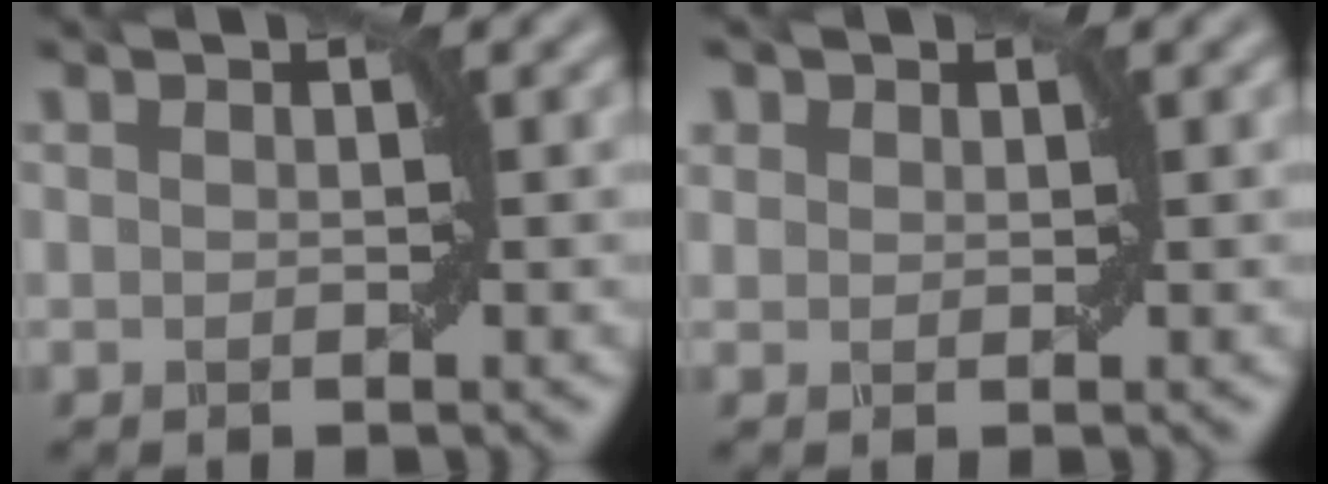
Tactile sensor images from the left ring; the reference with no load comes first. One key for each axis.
{"total": 1.4, "fx": 0.9, "fy": 1.0, "fz": 0.2, "tx": -0.004, "ty": 0.001, "tz": 0.012}